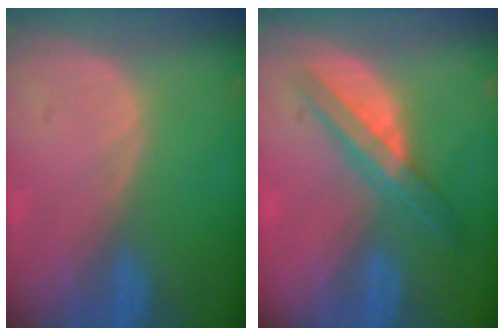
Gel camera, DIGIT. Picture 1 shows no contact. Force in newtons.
{"total": 6.6, "press": 5.7, "slide": 3.3}